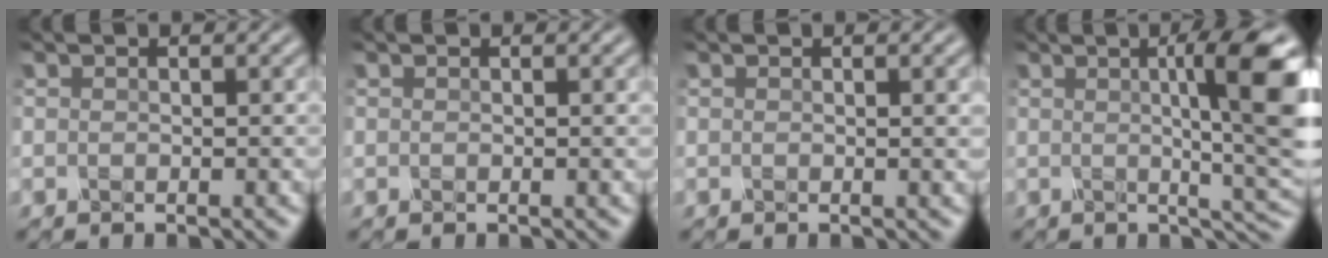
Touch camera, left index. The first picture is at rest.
{"total": 0.8, "force": [0.2, 0.3, 0.7], "torque": [-0.002, -0.003, -0.001]}
{"total": 2.4, "force": [0.8, 1.0, 2.0], "torque": [-0.007, 0.010, 0.000]}
{"total": 9.4, "force": [1.1, 1.8, 9.2], "torque": [-0.102, 0.008, 0.020]}